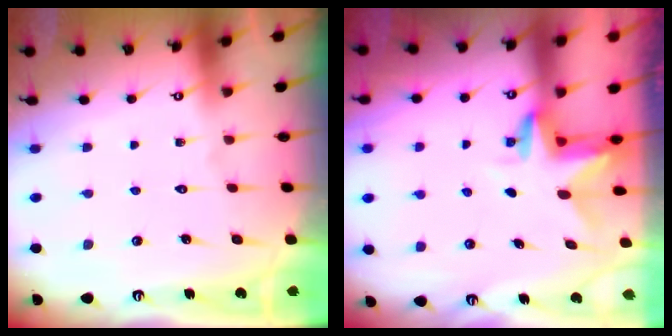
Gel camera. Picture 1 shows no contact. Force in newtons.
{"total": 3.0, "press": 3.0, "slide": 0.2}